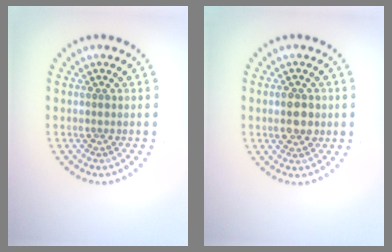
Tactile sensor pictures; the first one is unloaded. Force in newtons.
{"total": 2.4, "press": 2.4, "slide": 0.1}